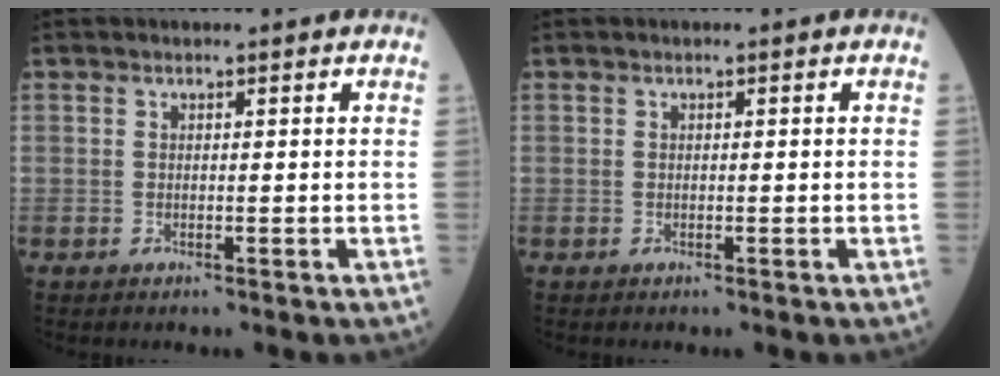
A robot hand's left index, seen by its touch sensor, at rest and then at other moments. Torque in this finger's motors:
{"motor_torque": [0.02, 0.02, 0.00, 0.00]}